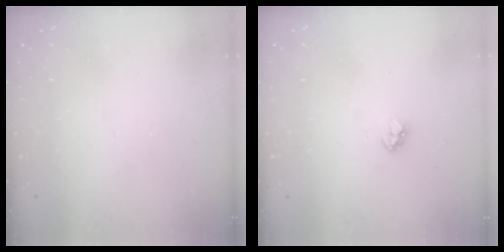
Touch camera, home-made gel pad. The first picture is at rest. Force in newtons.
{"total": 2.9, "press": 2.9, "slide": 0.2}